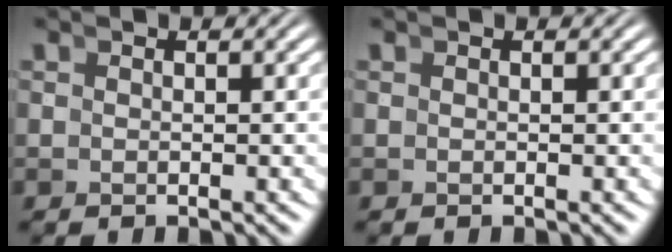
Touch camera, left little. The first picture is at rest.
{"total": 0.0}